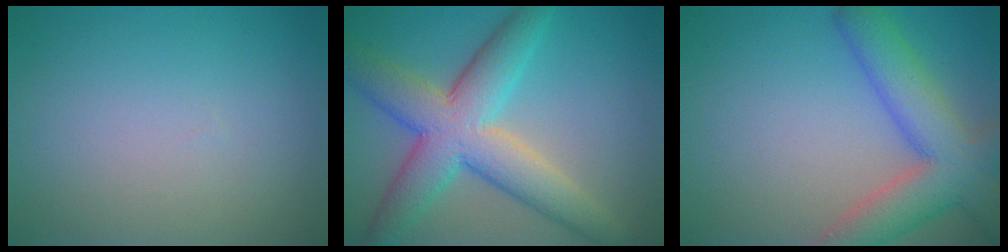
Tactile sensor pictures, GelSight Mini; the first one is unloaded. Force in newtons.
{"total": 8.7, "press": 8.7, "slide": 0.4}
{"total": 7.5, "press": 7.5, "slide": 0.4}